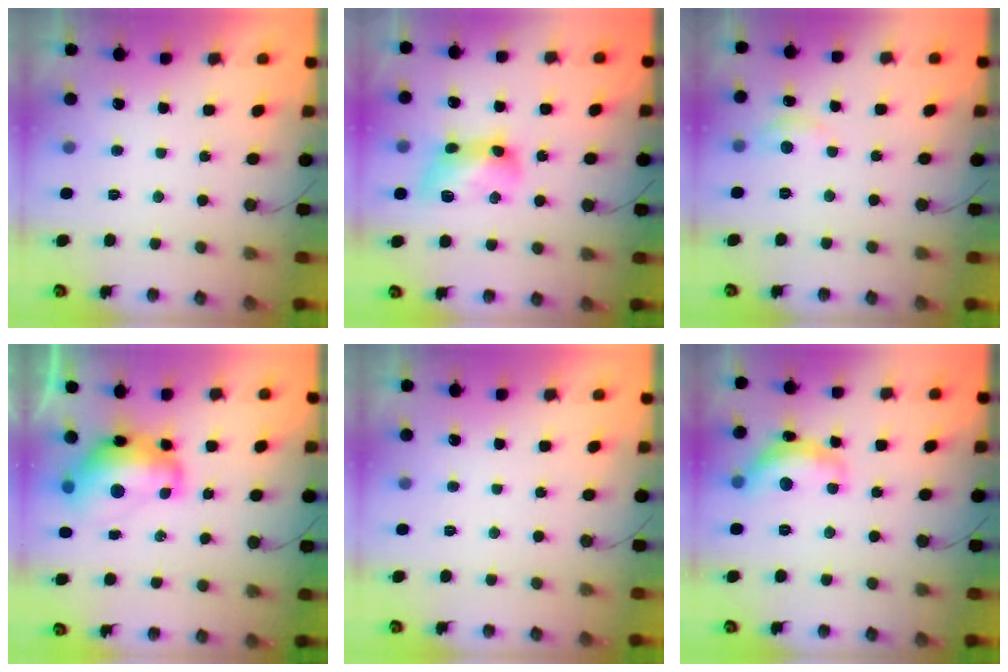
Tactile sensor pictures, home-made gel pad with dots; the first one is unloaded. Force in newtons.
{"total": 11.5, "press": 11.5, "slide": 0.5}
{"total": 3.8, "press": 3.7, "slide": 0.5}
{"total": 14.6, "press": 14.6, "slide": 1.0}
{"total": 0.0}
{"total": 14.2, "press": 14.2, "slide": 0.9}